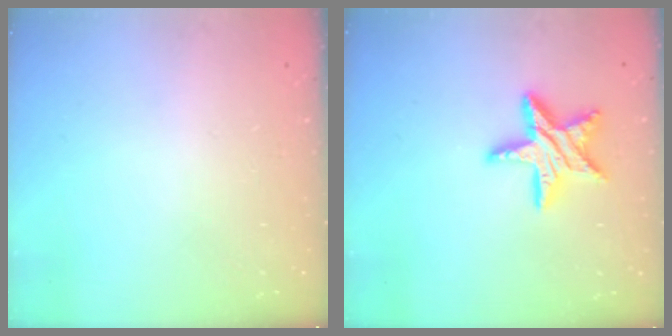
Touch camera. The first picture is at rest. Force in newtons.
{"total": 14.6, "press": 14.5, "slide": 1.1}